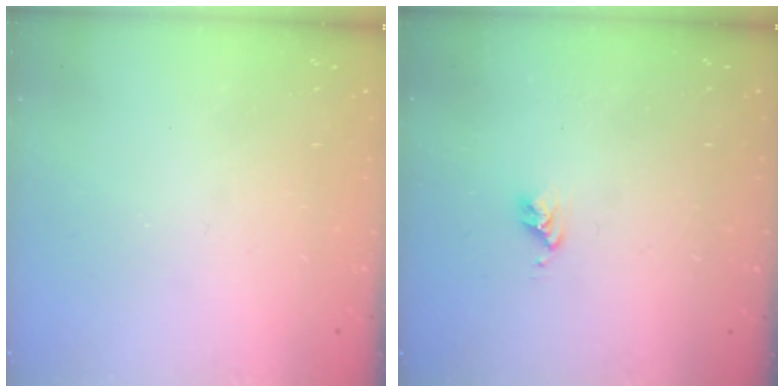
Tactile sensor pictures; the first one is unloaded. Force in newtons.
{"total": 2.7, "press": 2.6, "slide": 0.4}